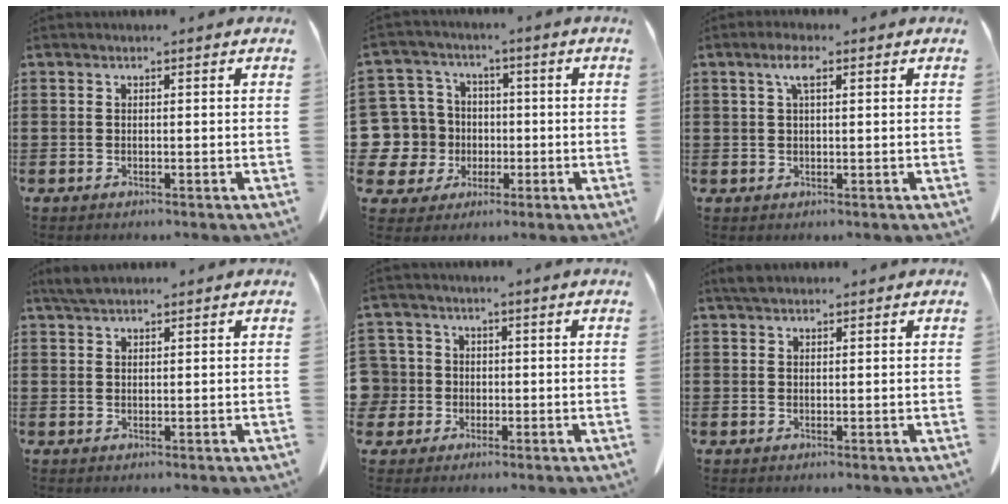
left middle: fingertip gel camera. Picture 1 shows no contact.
{"total": 9.8, "force": [-0.6, 9.4, 2.6], "torque": [-0.116, 0.011, -0.007]}
{"total": 3.5, "force": [1.5, 1.2, 2.9], "torque": [-0.064, 0.009, 0.024]}
{"total": 2.3, "force": [1.9, 0.5, 1.2], "torque": [-0.030, 0.001, 0.038]}
{"total": 4.2, "force": [-0.5, 4.1, 0.6], "torque": [-0.052, 0.004, -0.020]}
{"total": 1.6, "force": [1.4, 0.5, 0.6], "torque": [-0.017, 0.001, 0.028]}